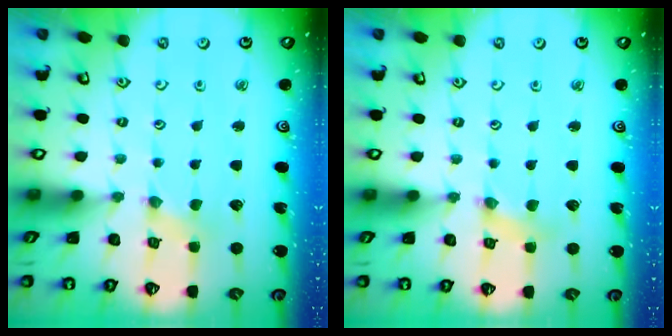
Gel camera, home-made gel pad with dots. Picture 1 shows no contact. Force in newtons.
{"total": 1.6, "press": 1.6, "slide": 0.2}